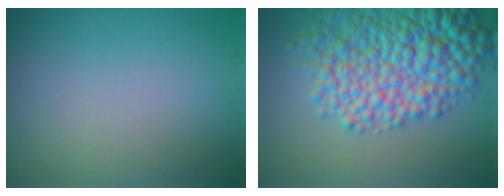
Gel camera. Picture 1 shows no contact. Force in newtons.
{"total": 10.7, "press": 10.7, "slide": 0.3}